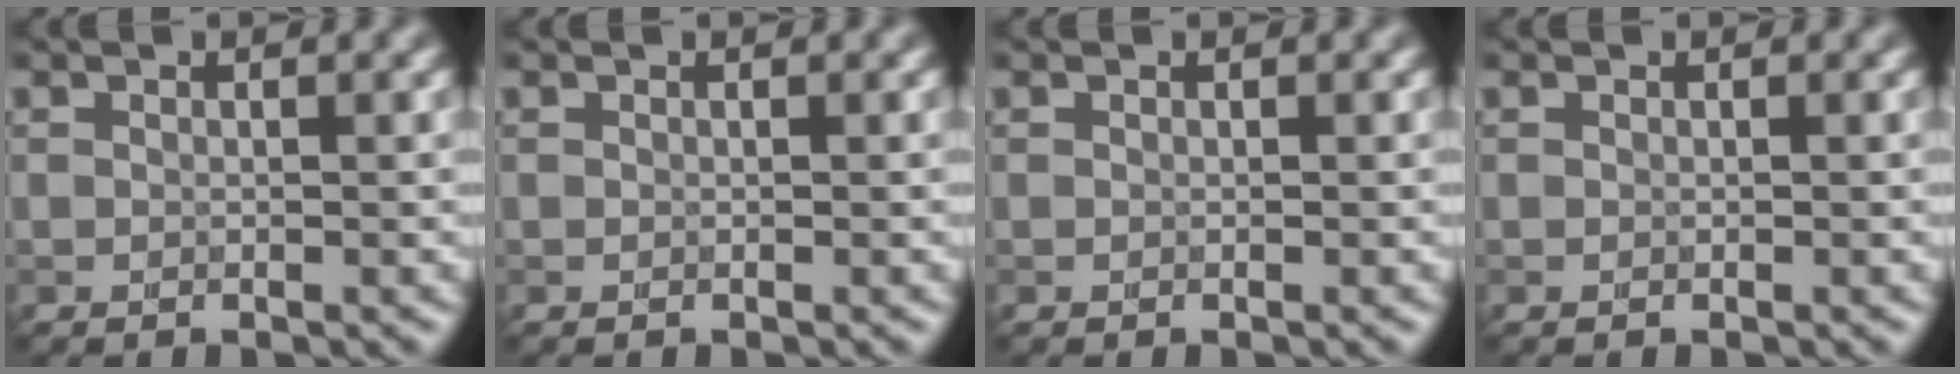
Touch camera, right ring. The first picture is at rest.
{"total": 0.0}
{"total": 0.0}
{"total": 0.0}